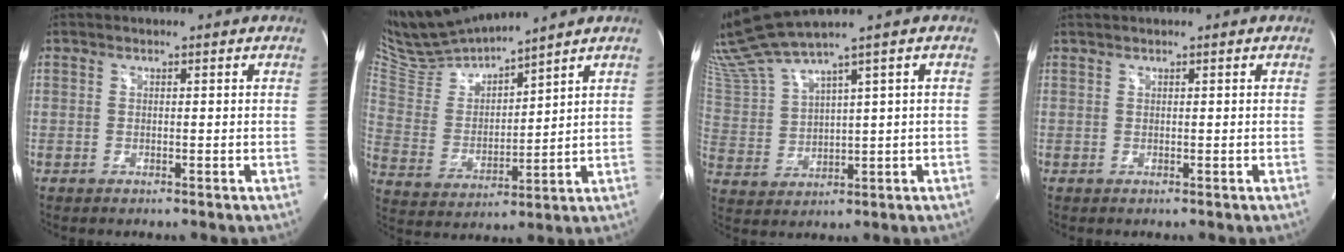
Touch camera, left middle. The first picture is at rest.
{"total": 12.4, "force": [11.8, 0.1, 3.8], "torque": [-0.084, -0.008, 0.241]}
{"total": 8.5, "force": [7.5, -1.9, 3.6], "torque": [-0.092, 0.002, 0.166]}
{"total": 0.8, "force": [0.7, -0.1, 0.4], "torque": [-0.011, 0.008, 0.017]}